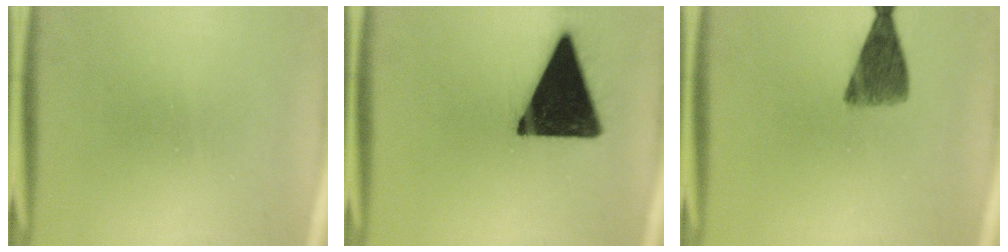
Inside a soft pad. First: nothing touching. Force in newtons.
{"total": 18.1}
{"total": 8.3}